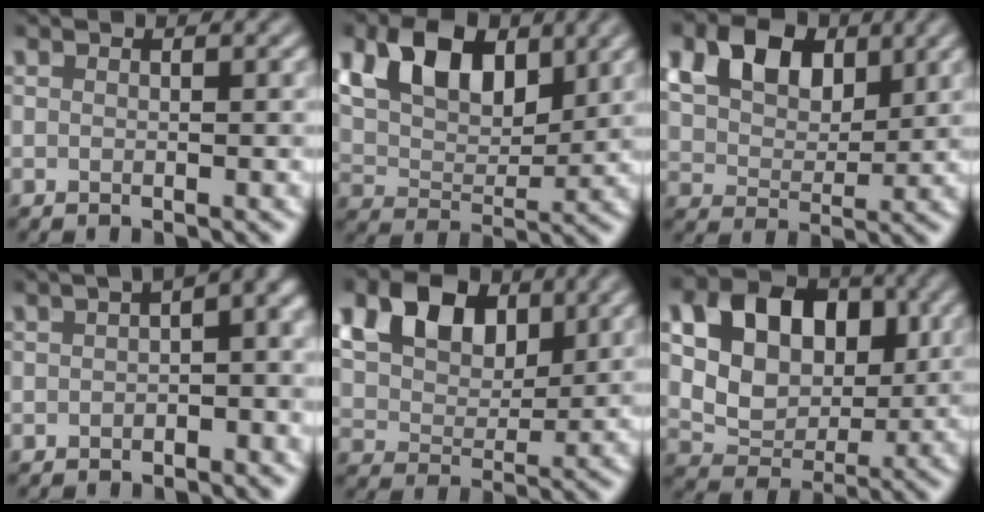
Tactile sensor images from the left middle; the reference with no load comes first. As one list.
[{"total": 8.0, "force": [3.7, 4.9, 5.1], "torque": [-0.101, 0.004, 0.061]}, {"total": 6.7, "force": [3.1, 4.4, 3.9], "torque": [-0.086, 0.007, 0.047]}, {"total": 7.0, "force": [0.4, 3.3, 6.1], "torque": [-0.039, 0.022, -0.001]}, {"total": 8.9, "force": [4.1, 5.9, 5.2], "torque": [-0.112, 0.022, 0.061]}, {"total": 11.4, "force": [3.2, 8.6, 6.8], "torque": [-0.115, 0.030, 0.047]}]